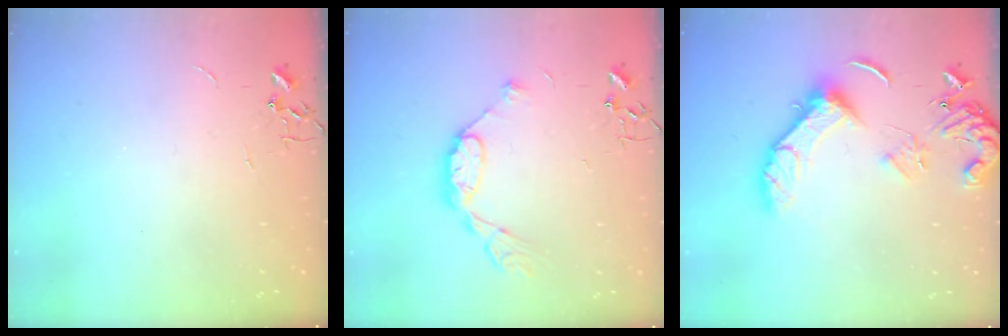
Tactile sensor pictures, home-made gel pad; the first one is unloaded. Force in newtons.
{"total": 11.0, "press": 11.0, "slide": 0.9}
{"total": 14.5, "press": 14.4, "slide": 1.6}